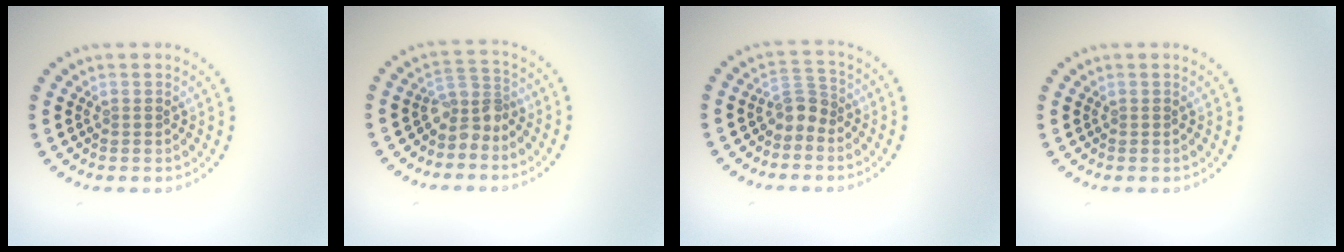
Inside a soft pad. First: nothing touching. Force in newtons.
{"total": 2.6, "press": 1.9, "slide": 1.8}
{"total": 2.1, "press": 1.6, "slide": 1.3}
{"total": 0.0}